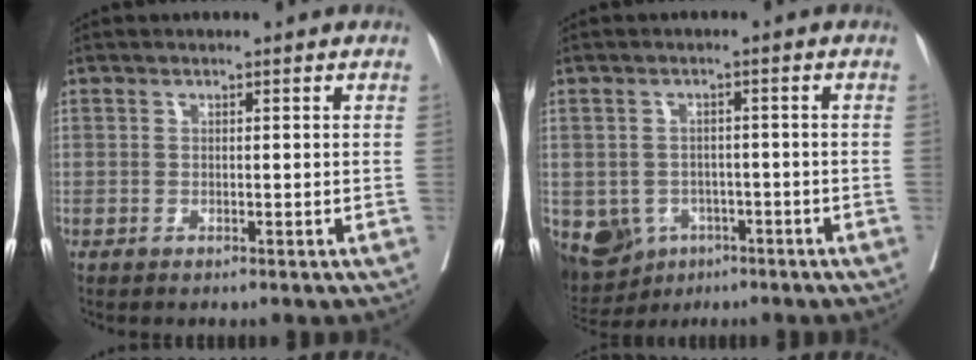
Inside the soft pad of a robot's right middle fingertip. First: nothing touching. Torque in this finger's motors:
{"motor_torque": [0.58, -0.42, 0.04, 0.07]}